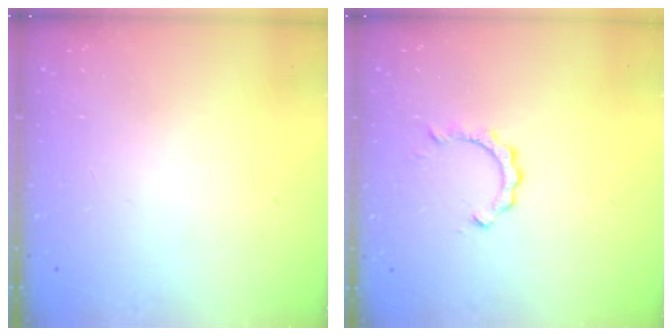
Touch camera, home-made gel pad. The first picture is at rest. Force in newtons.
{"total": 2.4, "press": 2.4, "slide": 0.3}